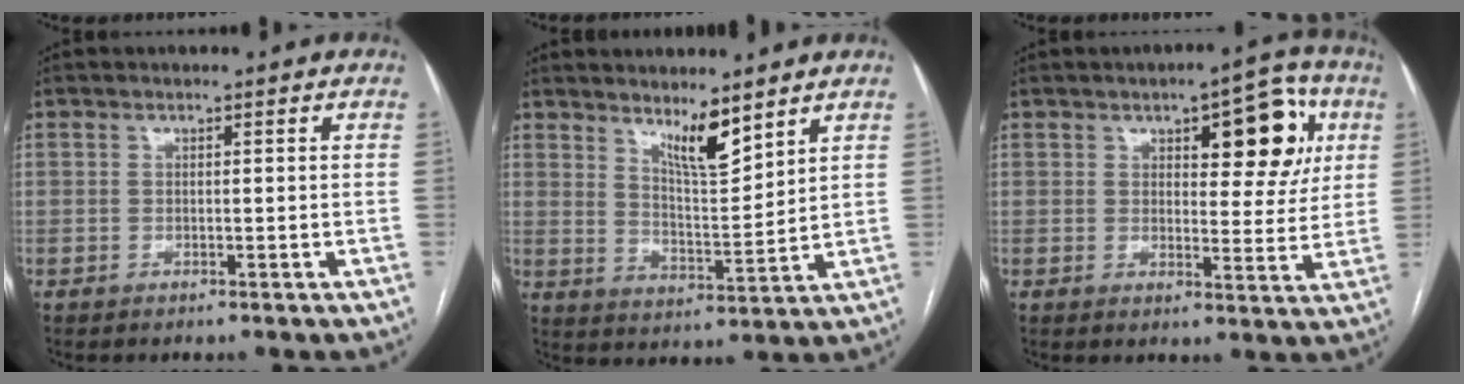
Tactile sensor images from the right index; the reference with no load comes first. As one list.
[{"total": 6.8, "force": [5.2, 0.9, 4.3], "torque": [-0.080, -0.018, 0.095]}, {"total": 10.9, "force": [4.2, 4.2, 9.2], "torque": [-0.106, 0.022, 0.054]}]